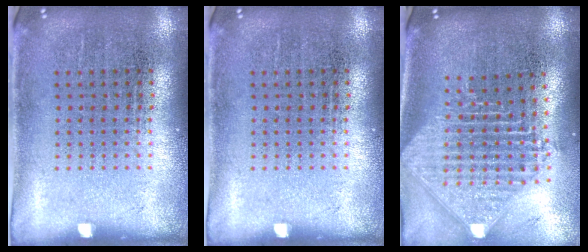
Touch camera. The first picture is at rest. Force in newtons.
{"total": 0.0}
{"total": 2.3, "press": 1.8, "slide": 1.5}